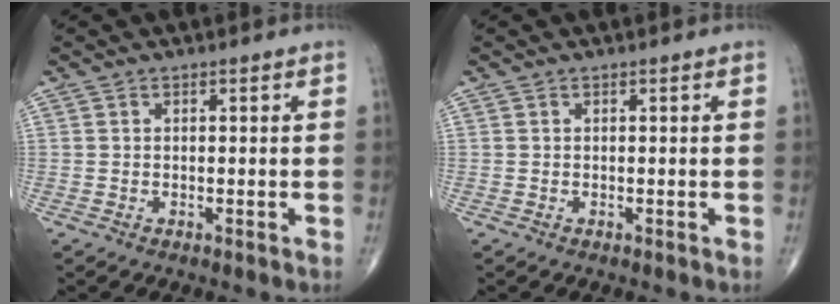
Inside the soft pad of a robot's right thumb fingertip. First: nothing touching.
{"total": 0.0}